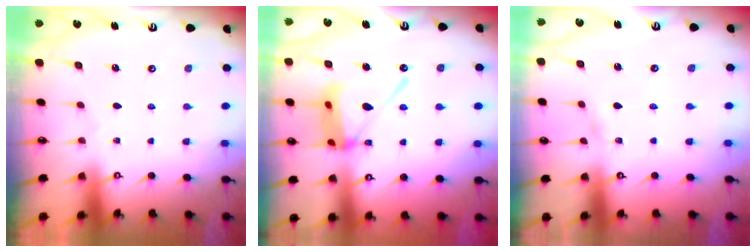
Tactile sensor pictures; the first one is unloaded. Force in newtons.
{"total": 16.9, "press": 16.8, "slide": 1.7}
{"total": 3.0, "press": 3.0, "slide": 0.2}